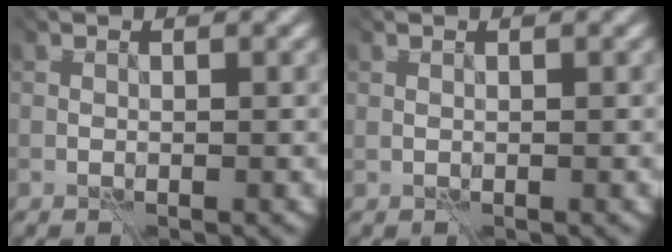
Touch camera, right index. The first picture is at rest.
{"total": 0.6, "force": [0.4, 0.3, 0.3], "torque": [-0.008, 0.003, 0.009]}